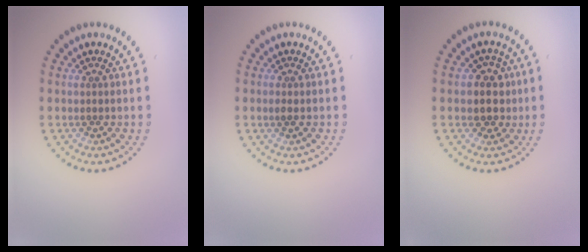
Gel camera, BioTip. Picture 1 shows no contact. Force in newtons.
{"total": 0.7, "press": 0.7, "slide": 0.1}
{"total": 3.0, "press": 2.7, "slide": 1.2}